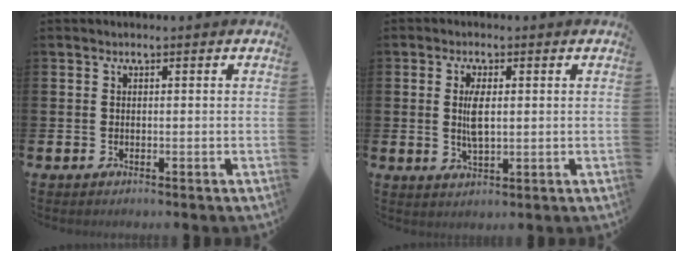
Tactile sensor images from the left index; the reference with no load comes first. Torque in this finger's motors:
{"motor_torque": [0.62, 0.34, 0.53, 0.16]}